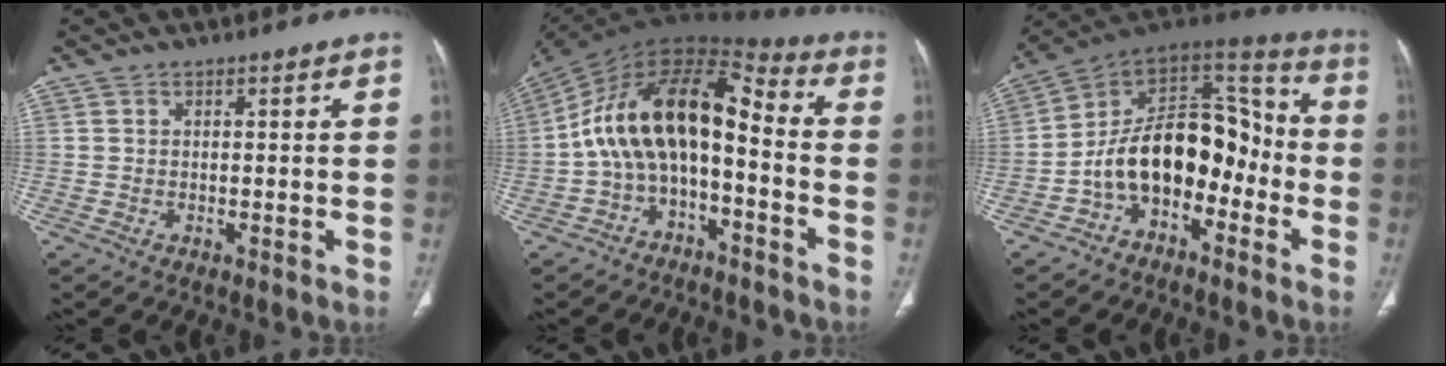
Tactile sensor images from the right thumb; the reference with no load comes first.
{"total": 16.9, "force": [-2.9, 9.1, 14.0], "torque": [-0.228, 0.098, -0.059]}
{"total": 18.0, "force": [-5.4, 11.5, 12.8], "torque": [-0.173, 0.091, -0.096]}